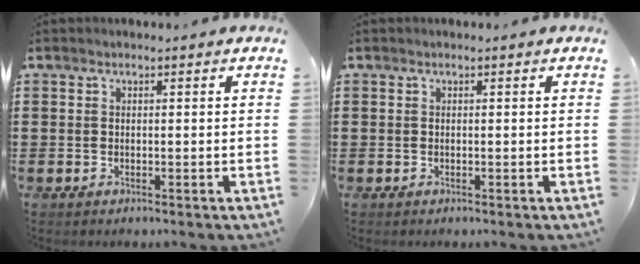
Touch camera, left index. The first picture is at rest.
{"total": 0.0}